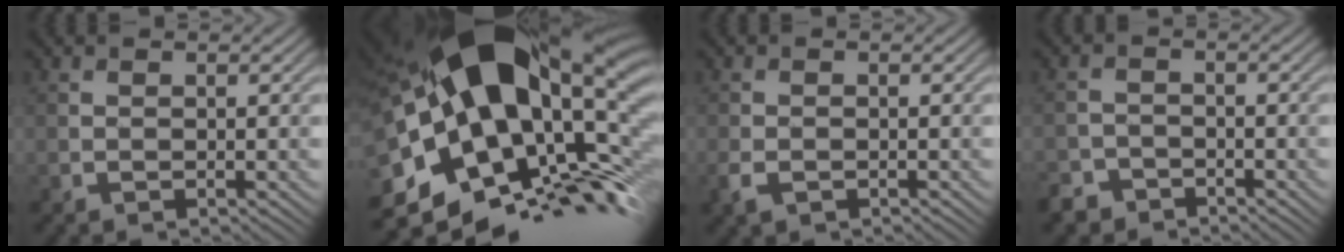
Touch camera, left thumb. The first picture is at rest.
{"total": 22.1, "force": [2.5, 11.6, 18.6], "torque": [-0.342, -0.020, 0.047]}
{"total": 2.3, "force": [-1.2, 1.4, 1.4], "torque": [-0.035, -0.009, -0.024]}
{"total": 3.1, "force": [-2.7, 1.6, 0.5], "torque": [-0.005, -0.001, -0.057]}